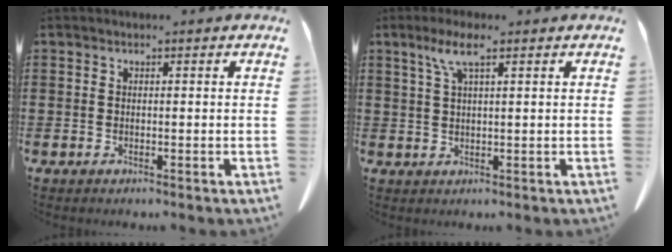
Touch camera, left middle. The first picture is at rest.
{"total": 4.4, "force": [2.3, 0.7, 3.6], "torque": [-0.079, 0.006, 0.039]}